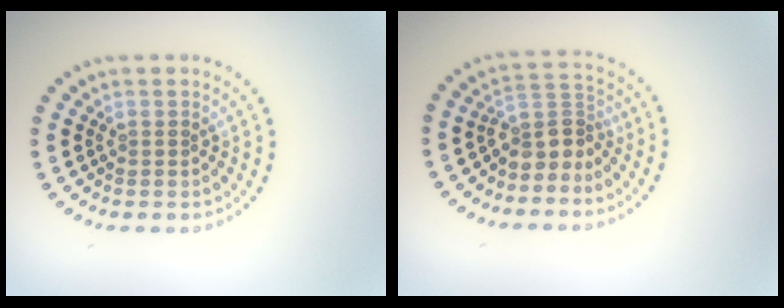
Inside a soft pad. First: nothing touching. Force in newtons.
{"total": 3.0, "press": 2.3, "slide": 1.9}